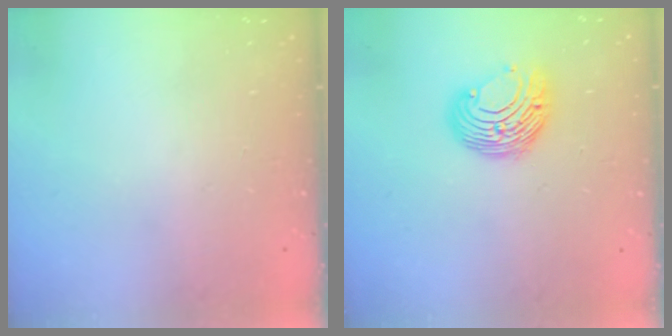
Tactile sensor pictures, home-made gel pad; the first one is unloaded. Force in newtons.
{"total": 10.7, "press": 10.7, "slide": 0.5}